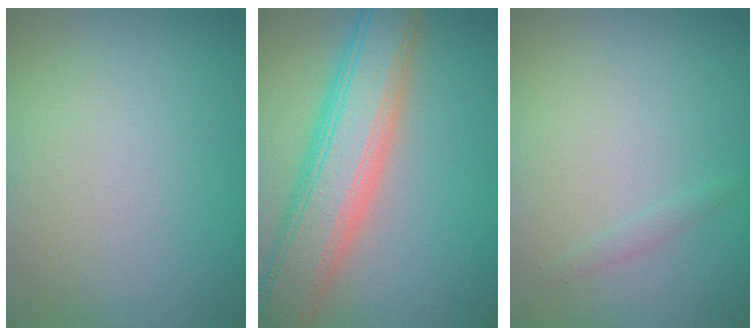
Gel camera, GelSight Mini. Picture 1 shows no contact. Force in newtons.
{"total": 8.7, "press": 8.7, "slide": 0.4}
{"total": 0.6, "press": 0.6, "slide": 0.0}